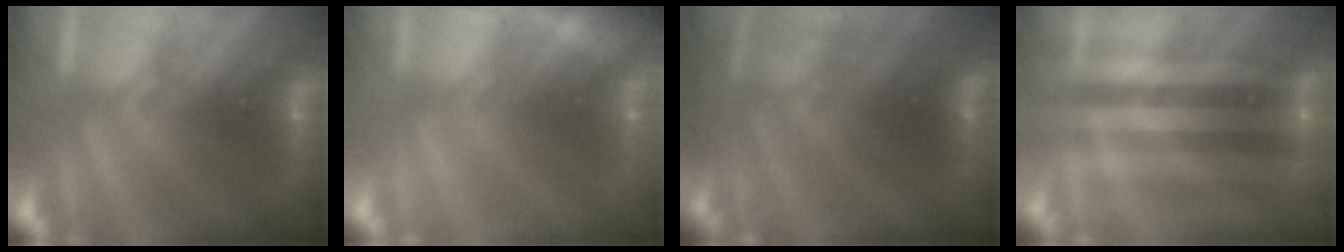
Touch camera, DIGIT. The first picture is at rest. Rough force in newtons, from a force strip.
{"total": 9.6}
{"total": 2.9}
{"total": 1.9}